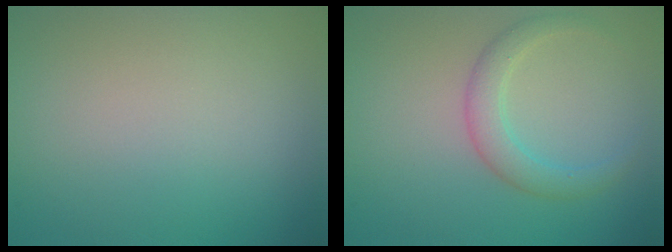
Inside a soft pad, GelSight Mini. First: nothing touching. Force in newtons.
{"total": 2.0, "press": 2.0, "slide": 0.2}